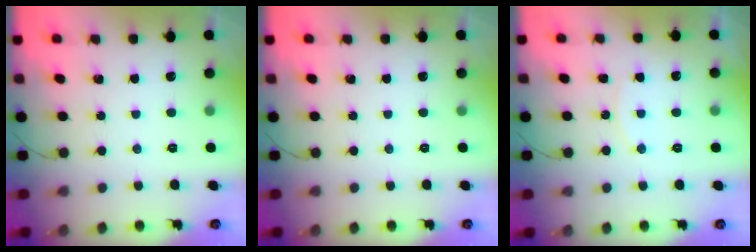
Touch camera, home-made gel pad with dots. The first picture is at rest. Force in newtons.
{"total": 0.0}
{"total": 7.7, "press": 7.7, "slide": 0.7}